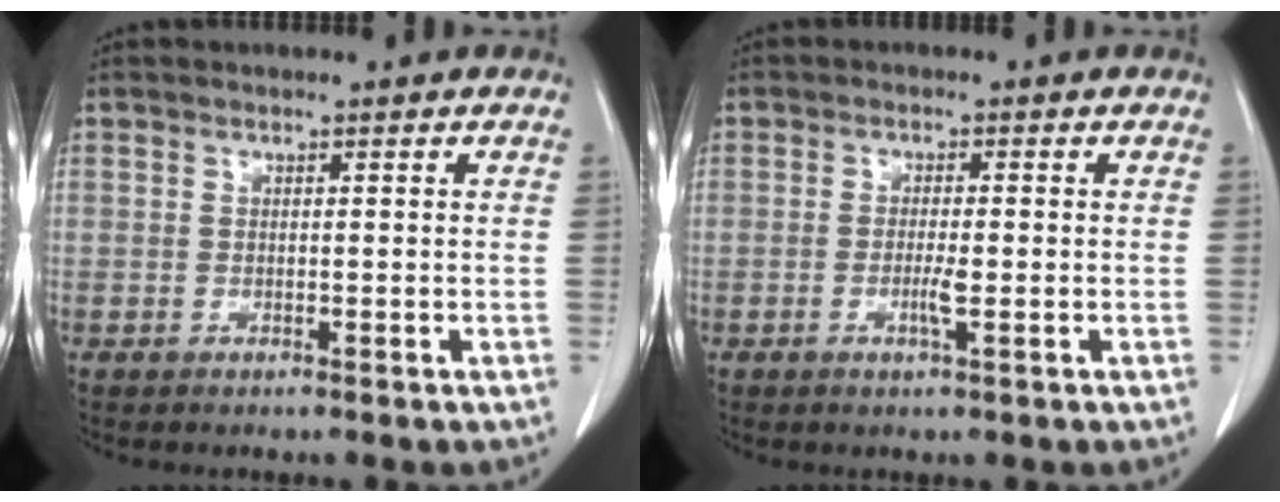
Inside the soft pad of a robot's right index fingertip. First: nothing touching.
{"total": 2.6, "force": [-0.7, 0.3, 2.5], "torque": [-0.050, -0.003, -0.012]}